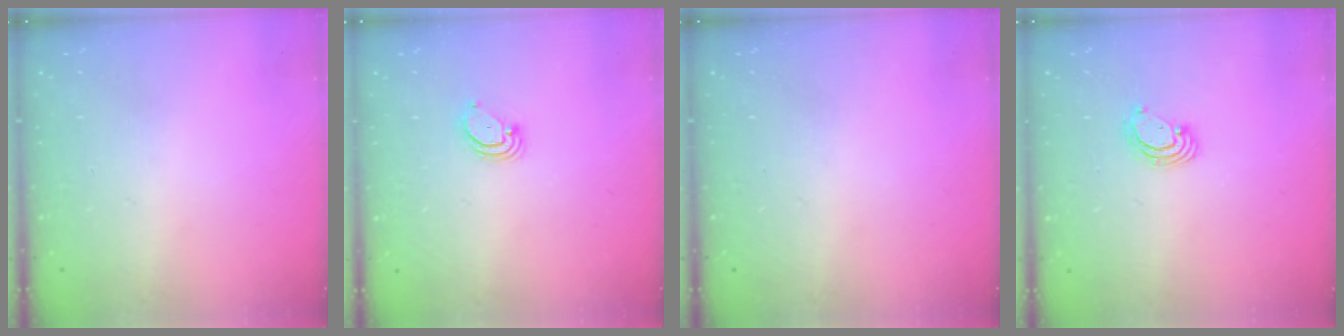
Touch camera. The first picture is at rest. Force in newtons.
{"total": 2.0, "press": 2.0, "slide": 0.1}
{"total": 0.0}
{"total": 3.3, "press": 3.3, "slide": 0.2}